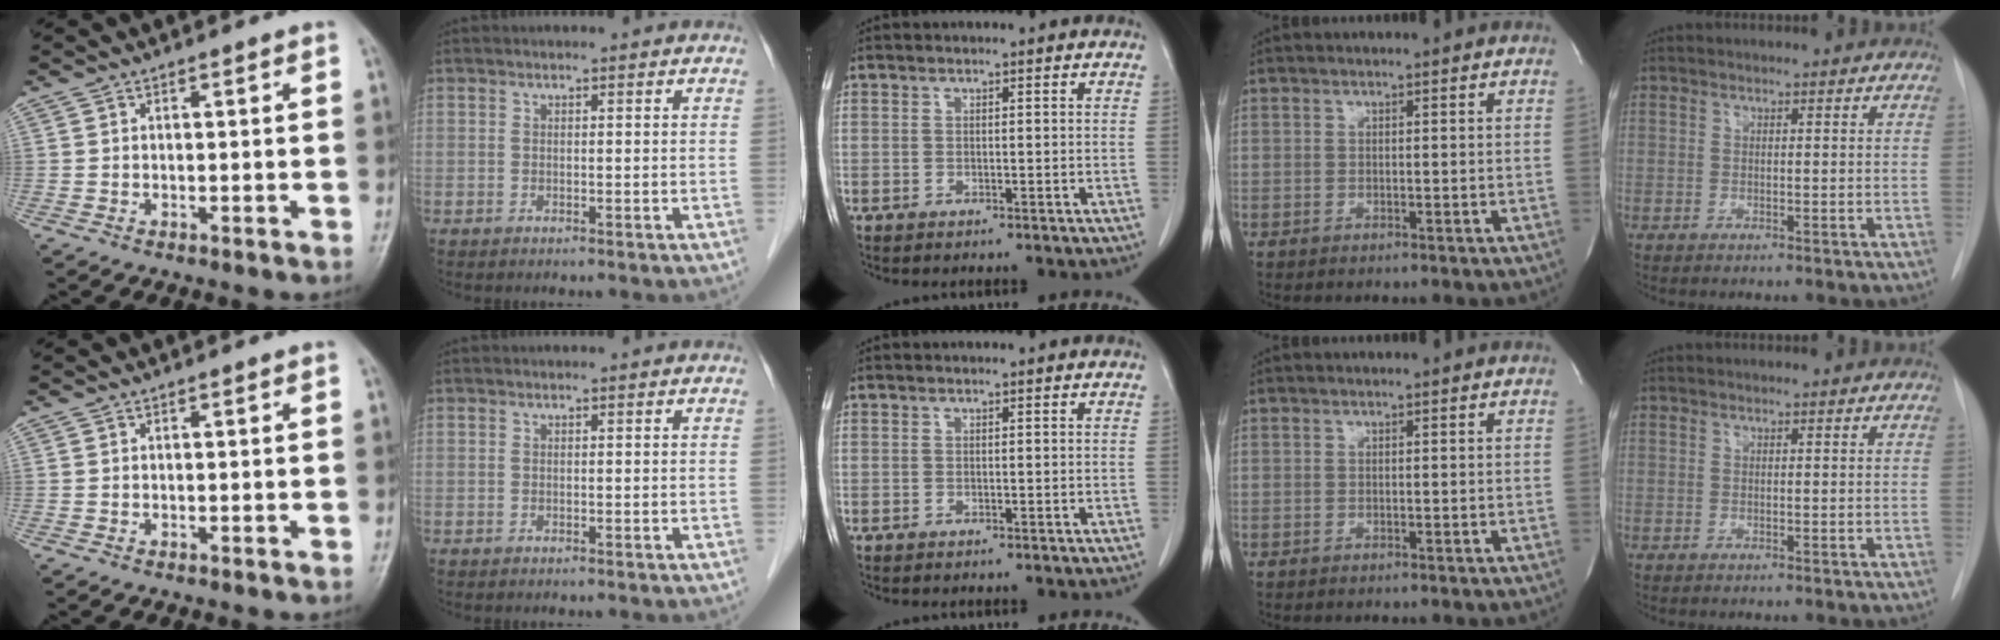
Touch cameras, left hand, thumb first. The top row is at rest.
{}